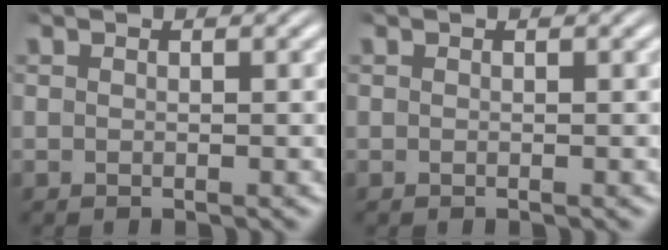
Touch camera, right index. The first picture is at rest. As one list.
[{"total": 0.0}]